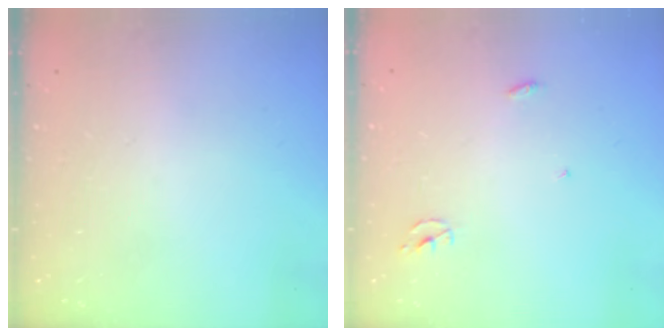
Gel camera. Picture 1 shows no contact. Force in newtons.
{"total": 2.3, "press": 2.3, "slide": 0.2}